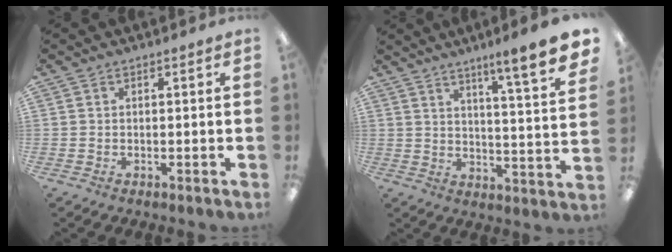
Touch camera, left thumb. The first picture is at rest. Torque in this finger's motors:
{"motor_torque": [2.00, 1.88, 1.33, -1.44, 0.22]}